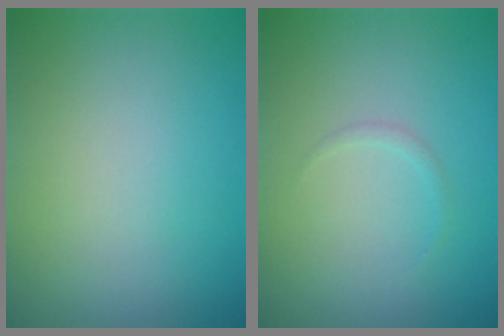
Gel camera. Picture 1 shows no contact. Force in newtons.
{"total": 0.5, "press": 0.5, "slide": 0.1}